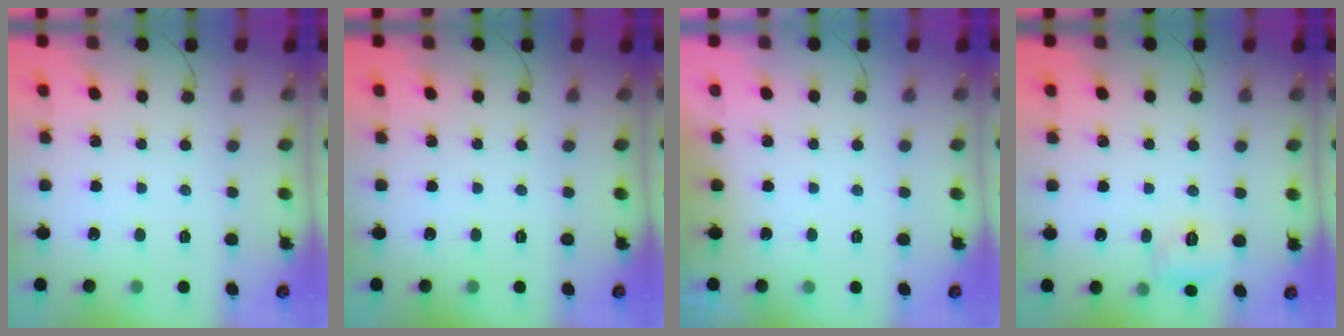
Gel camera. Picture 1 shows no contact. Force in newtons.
{"total": 0.0}
{"total": 0.0}
{"total": 6.0, "press": 5.8, "slide": 1.6}